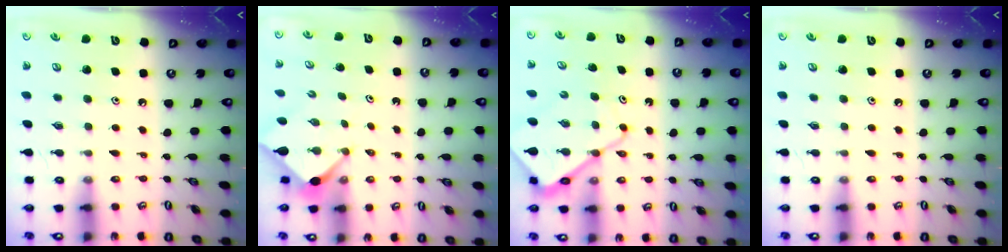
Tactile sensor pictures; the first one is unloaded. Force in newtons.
{"total": 2.7, "press": 2.7, "slide": 0.4}
{"total": 12.1, "press": 12.1, "slide": 1.1}
{"total": 0.0}